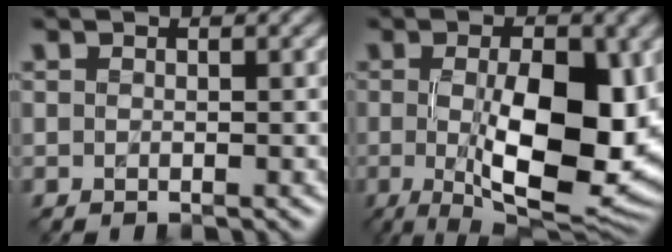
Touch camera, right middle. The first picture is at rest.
{"total": 12.3, "force": [-0.7, 4.8, 11.2], "torque": [-0.172, -0.016, -0.005]}